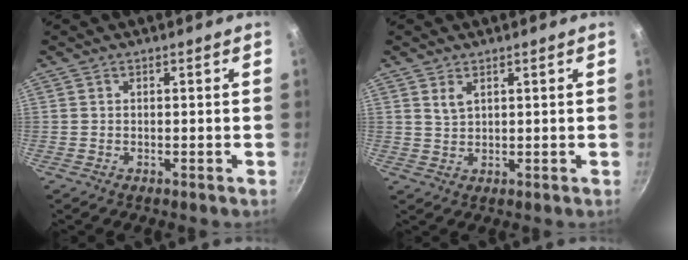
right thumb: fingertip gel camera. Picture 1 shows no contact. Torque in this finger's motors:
{"motor_torque": [-0.51, 0.51, -0.03, -0.14, 0.13]}